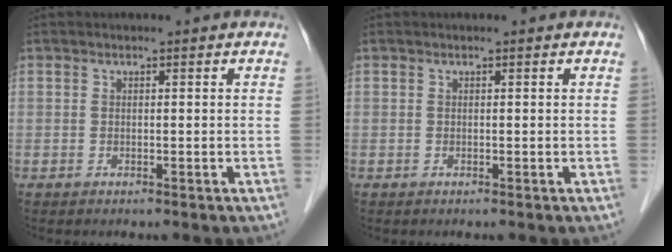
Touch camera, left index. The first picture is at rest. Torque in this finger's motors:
{"motor_torque": [0.00, 0.00, 0.00, 0.00]}